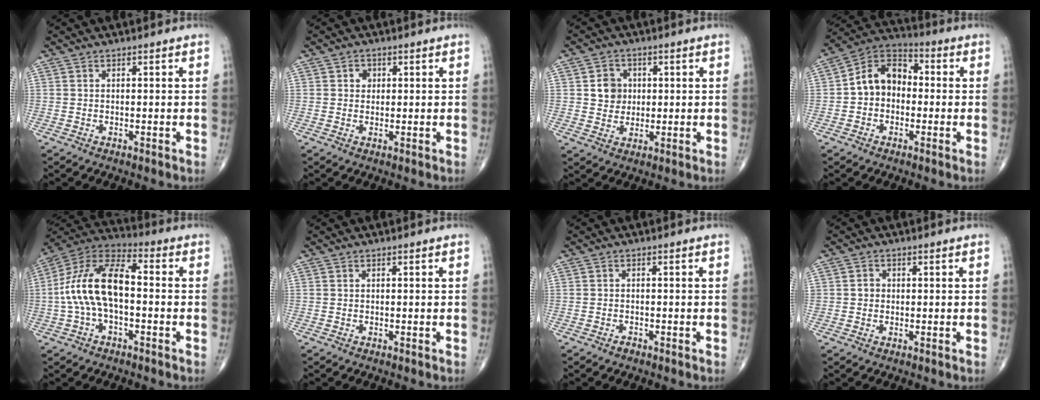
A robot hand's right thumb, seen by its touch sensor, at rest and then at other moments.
{"total": 1.9, "force": [0.5, 1.6, 0.7], "torque": [-0.001, 0.000, 0.005]}
{"total": 5.3, "force": [0.9, 4.8, 2.2], "torque": [-0.011, 0.000, 0.013]}
{"total": 10.0, "force": [-0.2, 7.3, 6.8], "torque": [-0.092, 0.036, -0.021]}
{"total": 15.1, "force": [-0.9, 7.6, 13.0], "torque": [-0.255, 0.044, -0.028]}
{"total": 0.0}
{"total": 0.8, "force": [-0.7, 0.4, 0.2], "torque": [-0.002, 0.003, -0.015]}
{"total": 1.8, "force": [0.1, 1.6, 0.7], "torque": [-0.002, 0.004, 0.000]}